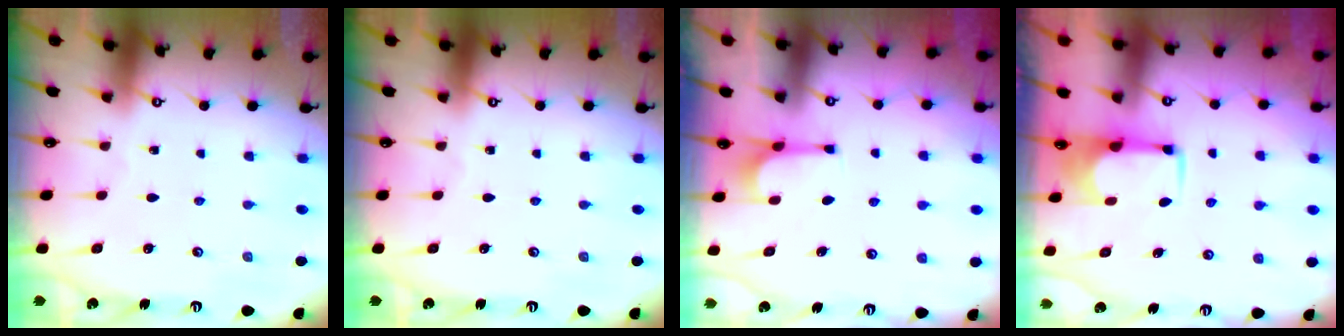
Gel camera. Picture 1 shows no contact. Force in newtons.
{"total": 0.0}
{"total": 2.7, "press": 2.6, "slide": 0.5}
{"total": 1.6, "press": 1.5, "slide": 0.7}